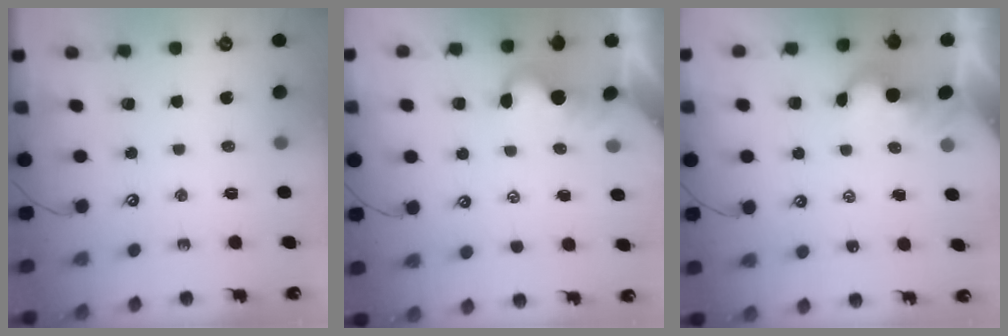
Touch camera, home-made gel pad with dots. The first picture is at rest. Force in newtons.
{"total": 1.2, "press": 1.2, "slide": 0.2}
{"total": 2.0, "press": 2.0, "slide": 0.4}